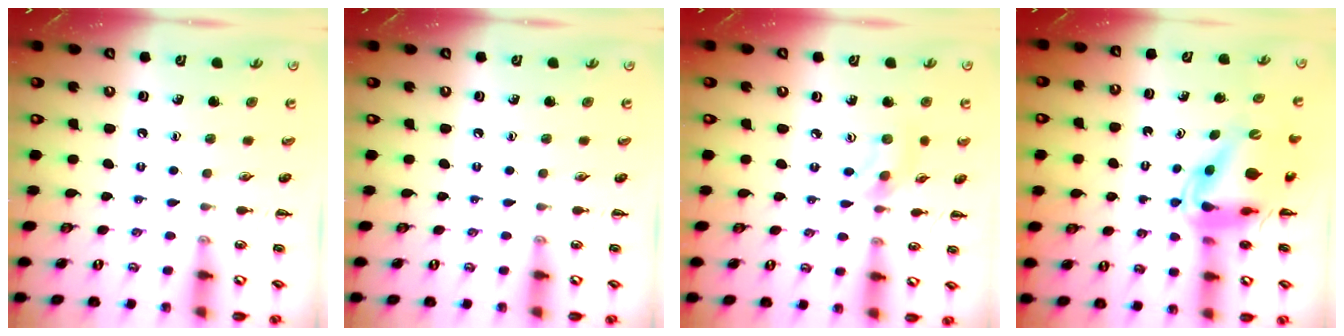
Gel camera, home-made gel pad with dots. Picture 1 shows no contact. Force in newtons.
{"total": 0.0}
{"total": 2.6, "press": 2.6, "slide": 0.6}
{"total": 8.0, "press": 7.6, "slide": 2.6}